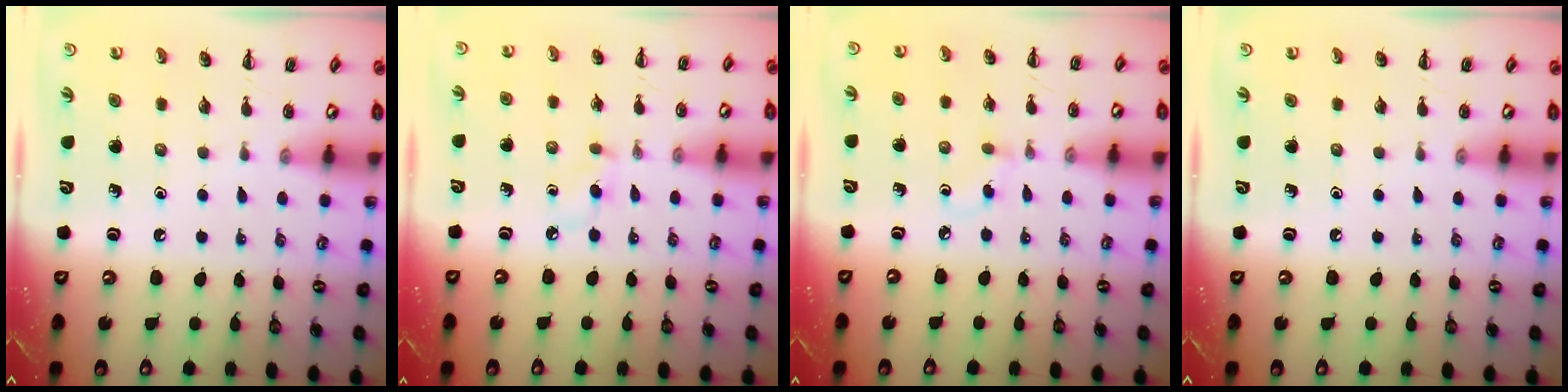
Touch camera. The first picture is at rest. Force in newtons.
{"total": 3.3, "press": 3.0, "slide": 1.4}
{"total": 3.0, "press": 2.7, "slide": 1.3}
{"total": 0.0}